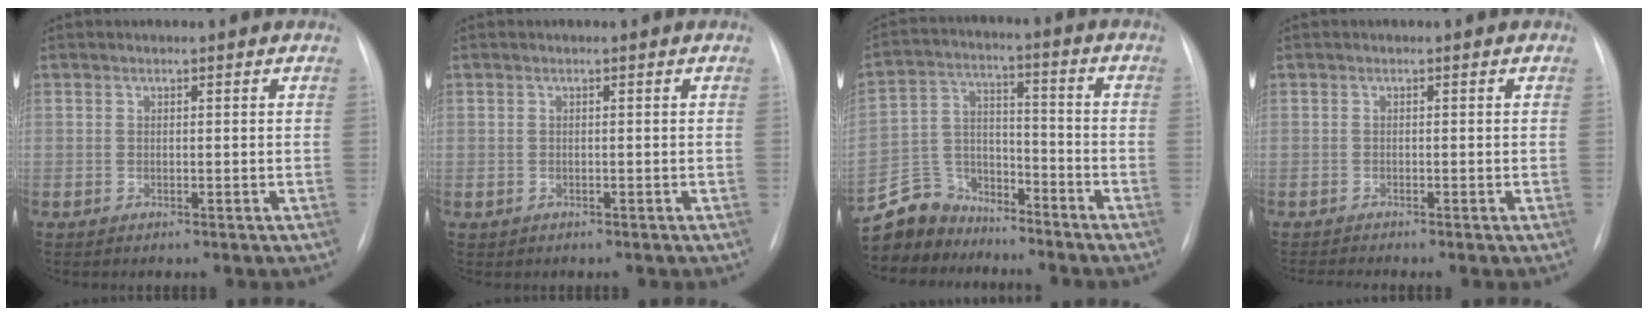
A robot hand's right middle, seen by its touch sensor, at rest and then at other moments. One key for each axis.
{"total": 0.6, "fx": -0.3, "fy": 0.5, "fz": 0.0, "tx": -0.009, "ty": 0.000, "tz": -0.002}
{"total": 10.2, "fx": -9.2, "fy": 4.6, "fz": 0.2, "tx": -0.014, "ty": 0.030, "tz": -0.173}
{"total": 1.8, "fx": -1.6, "fy": -0.8, "fz": 0.5, "tx": -0.014, "ty": -0.007, "tz": -0.028}